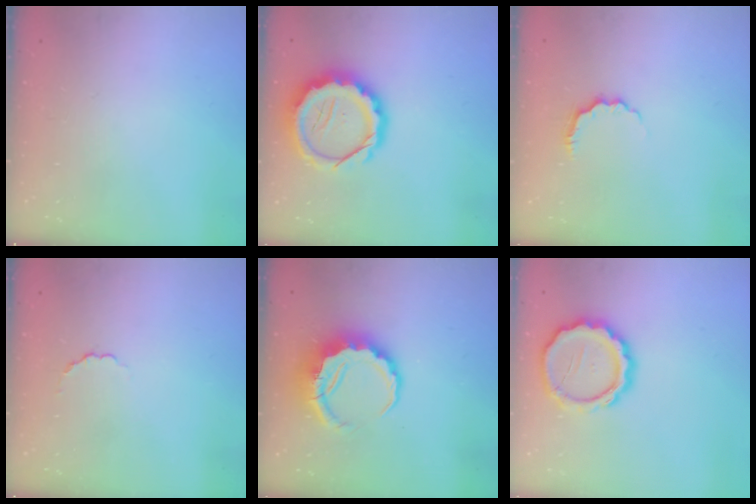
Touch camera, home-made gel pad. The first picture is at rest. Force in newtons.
{"total": 14.4, "press": 14.1, "slide": 3.1}
{"total": 4.2, "press": 4.1, "slide": 0.9}
{"total": 2.5, "press": 2.3, "slide": 0.9}
{"total": 7.3, "press": 7.0, "slide": 1.9}
{"total": 13.2, "press": 13.0, "slide": 2.0}